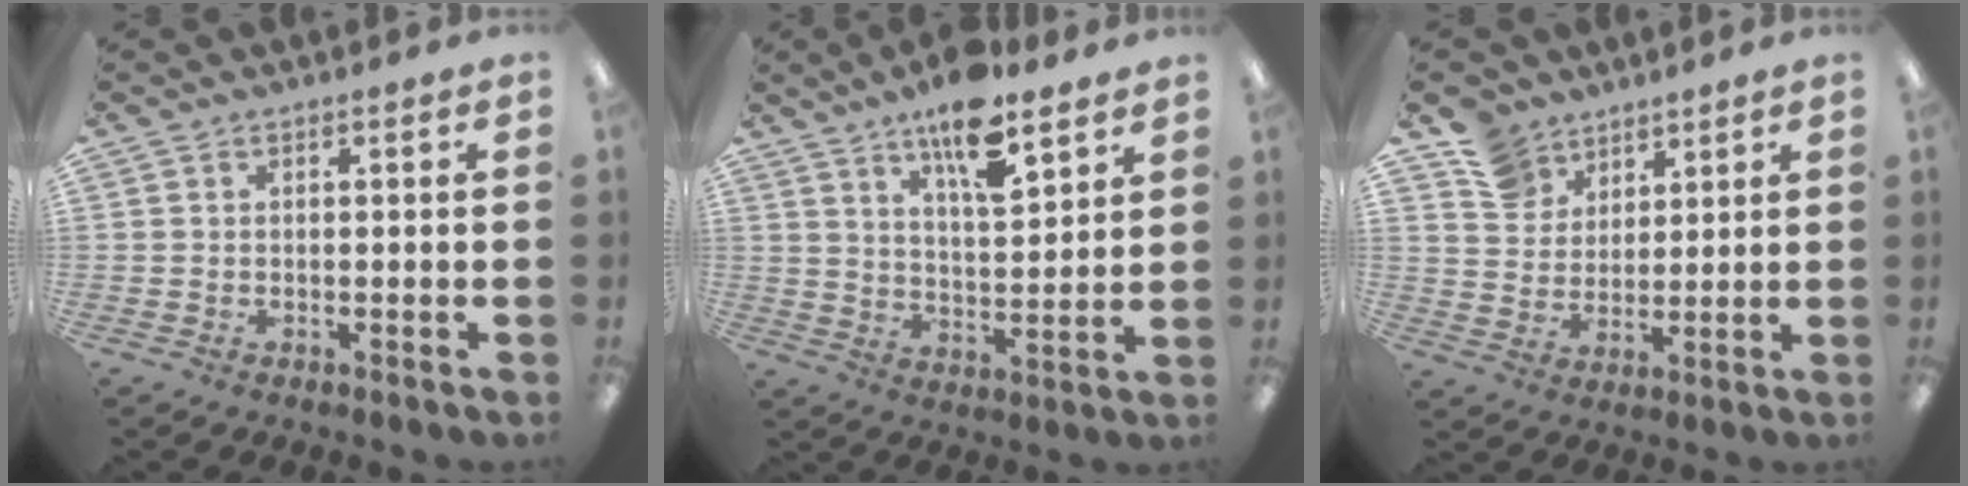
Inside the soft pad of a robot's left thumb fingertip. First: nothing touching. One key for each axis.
{"total": 13.1, "fx": 9.5, "fy": 4.2, "fz": 8.0, "tx": -0.122, "ty": -0.055, "tz": 0.159}
{"total": 9.3, "fx": 7.2, "fy": 5.8, "fz": 1.0, "tx": -0.034, "ty": -0.045, "tz": 0.143}